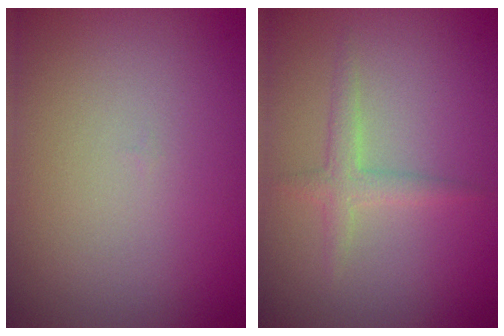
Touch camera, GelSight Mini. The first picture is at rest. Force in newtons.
{"total": 1.7, "press": 1.7, "slide": 0.1}